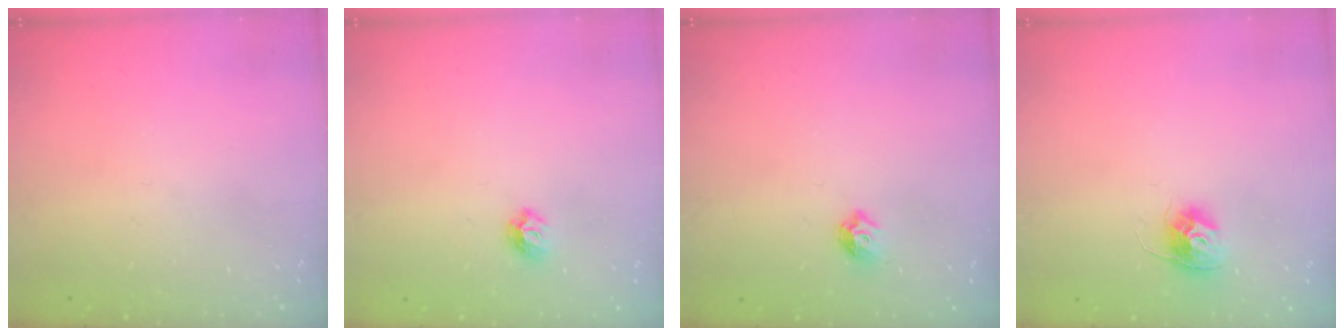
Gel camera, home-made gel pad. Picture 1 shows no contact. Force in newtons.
{"total": 6.4, "press": 6.4, "slide": 0.7}
{"total": 5.3, "press": 5.2, "slide": 1.2}
{"total": 10.3, "press": 10.3, "slide": 0.6}